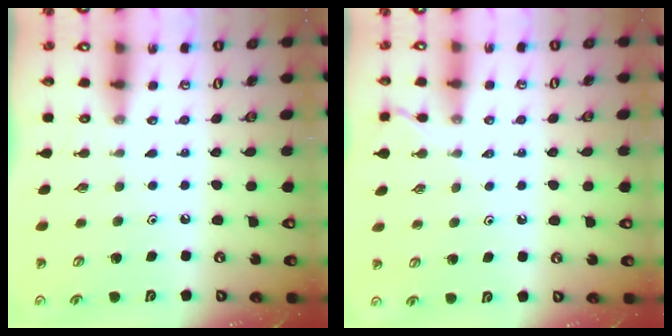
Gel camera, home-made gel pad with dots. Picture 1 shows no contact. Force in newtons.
{"total": 2.9, "press": 2.8, "slide": 0.6}